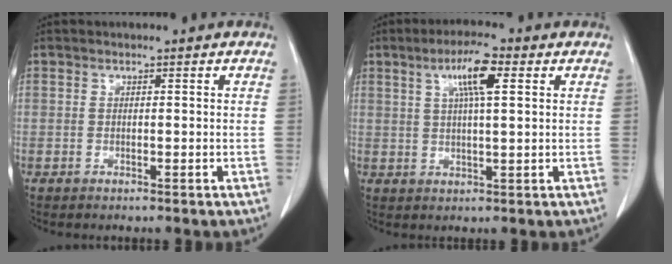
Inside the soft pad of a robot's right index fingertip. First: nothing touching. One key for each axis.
{"total": 6.7, "fx": 2.7, "fy": 0.8, "fz": 6.1, "tx": -0.112, "ty": 0.007, "tz": 0.046}